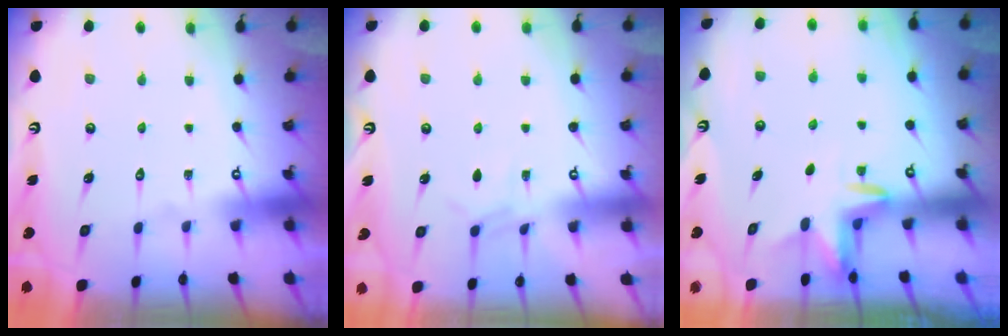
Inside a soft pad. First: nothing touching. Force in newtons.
{"total": 3.4, "press": 3.4, "slide": 0.5}
{"total": 3.7, "press": 3.7, "slide": 0.4}